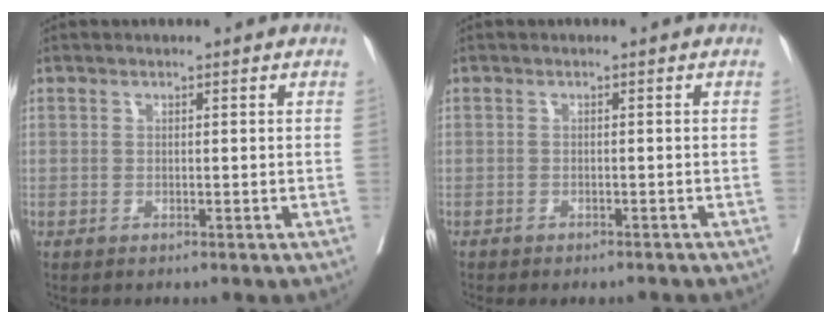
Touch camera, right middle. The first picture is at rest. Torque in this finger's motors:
{"motor_torque": [1.07, -1.07, 0.19, 0.06]}